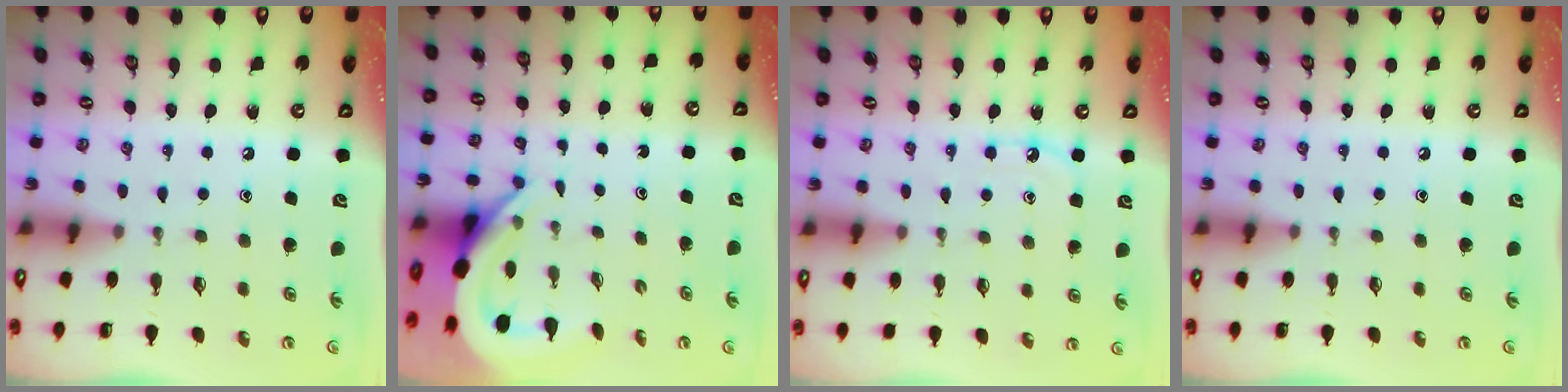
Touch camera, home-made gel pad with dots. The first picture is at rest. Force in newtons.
{"total": 6.3, "press": 6.3, "slide": 0.9}
{"total": 5.5, "press": 5.4, "slide": 0.7}
{"total": 0.0}